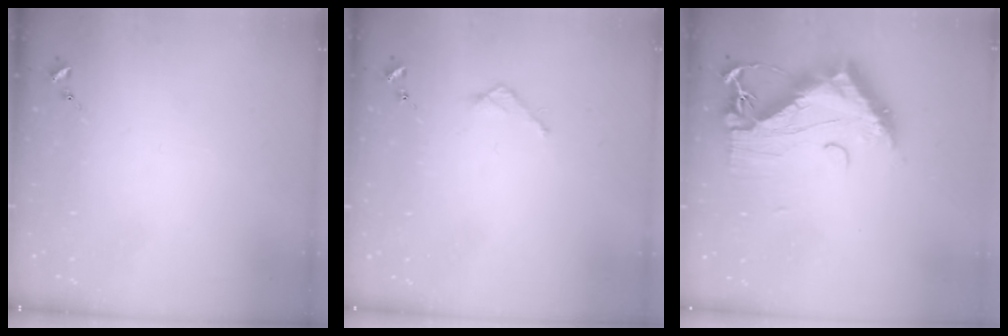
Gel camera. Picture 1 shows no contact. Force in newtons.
{"total": 2.7, "press": 2.7, "slide": 0.2}
{"total": 17.0, "press": 17.0, "slide": 1.4}